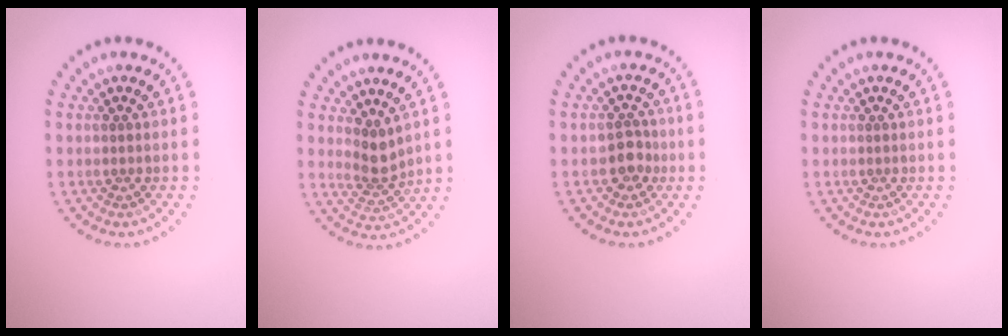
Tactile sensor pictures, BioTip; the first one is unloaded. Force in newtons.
{"total": 2.5, "press": 1.9, "slide": 1.6}
{"total": 2.0, "press": 1.8, "slide": 0.9}
{"total": 0.0}